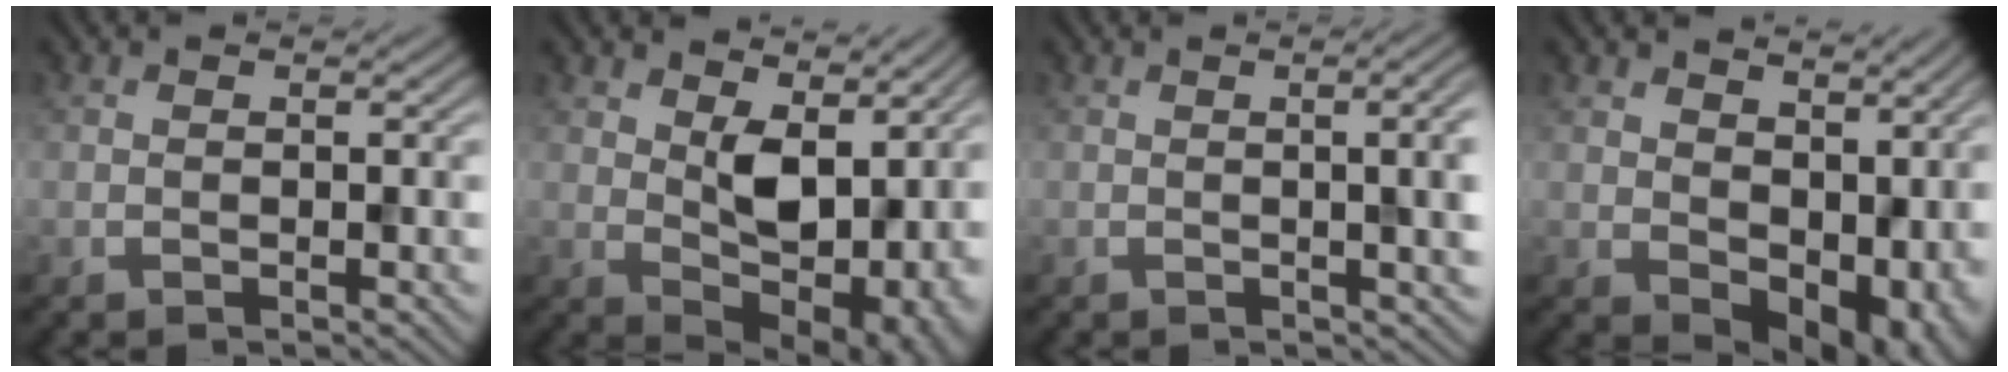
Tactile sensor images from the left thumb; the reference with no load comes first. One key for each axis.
{"total": 9.2, "fx": 2.8, "fy": 5.3, "fz": 7.1, "tx": -0.112, "ty": -0.007, "tz": 0.046}
{"total": 7.7, "fx": 0.3, "fy": 2.7, "fz": 7.2, "tx": -0.068, "ty": 0.014, "tz": -0.002}
{"total": 10.5, "fx": 2.4, "fy": 7.0, "fz": 7.5, "tx": -0.114, "ty": -0.032, "tz": 0.063}